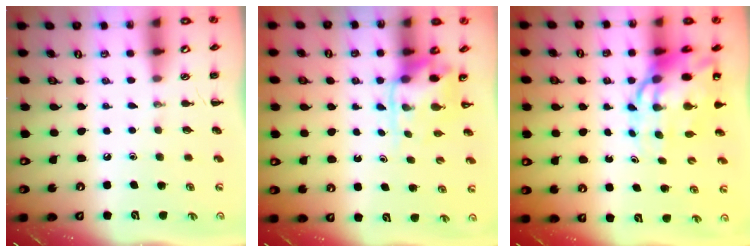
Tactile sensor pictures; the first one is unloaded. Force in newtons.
{"total": 4.0, "press": 3.9, "slide": 0.7}
{"total": 13.6, "press": 13.0, "slide": 3.7}